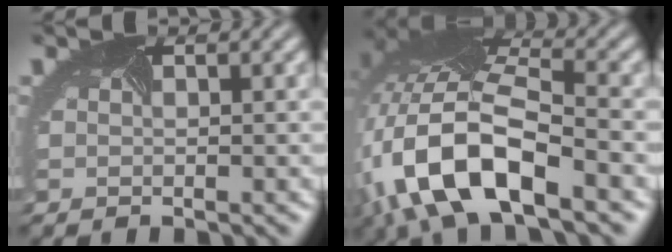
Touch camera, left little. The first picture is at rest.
{"total": 13.1, "force": [-5.5, 5.7, 10.5], "torque": [-0.232, -0.012, -0.098]}